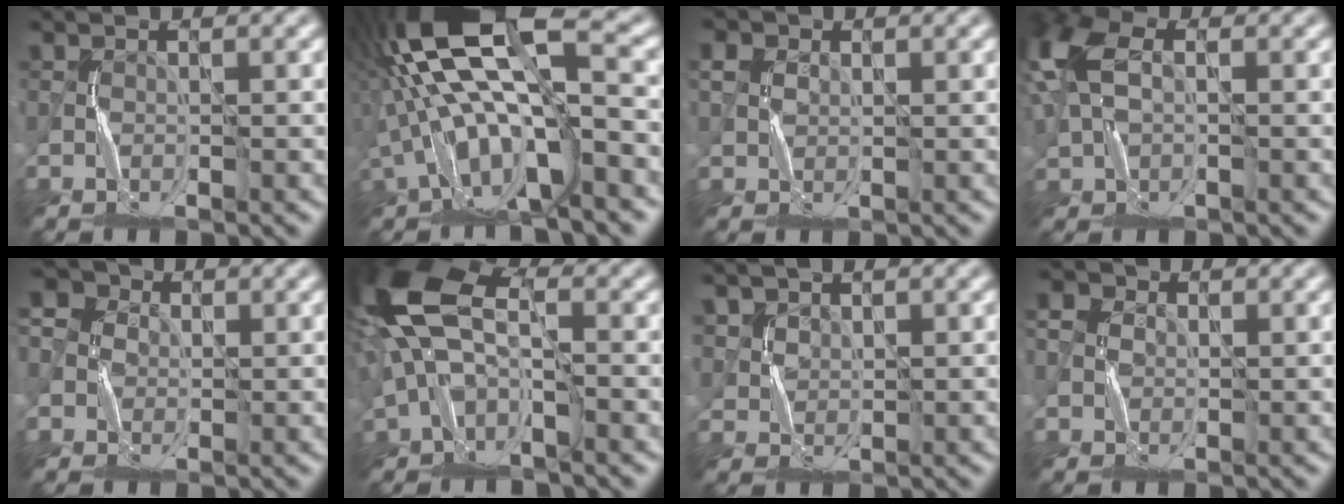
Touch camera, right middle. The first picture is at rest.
{"total": 14.0, "force": [-0.5, 5.2, 13.0], "torque": [-0.247, 0.022, -0.004]}
{"total": 2.0, "force": [0.9, 1.7, 0.7], "torque": [-0.011, 0.011, 0.009]}
{"total": 7.0, "force": [1.9, 4.6, 5.0], "torque": [-0.139, 0.011, 0.032]}
{"total": 4.6, "force": [0.0, 4.1, 2.1], "torque": [-0.045, 0.015, -0.015]}
{"total": 9.4, "force": [0.3, 5.4, 7.7], "torque": [-0.167, 0.019, -0.011]}
{"total": 1.6, "force": [1.4, 0.6, -0.7], "torque": [0.019, -0.001, 0.033]}
{"total": 3.2, "force": [0.5, 2.9, 1.3], "torque": [-0.018, 0.012, -0.011]}